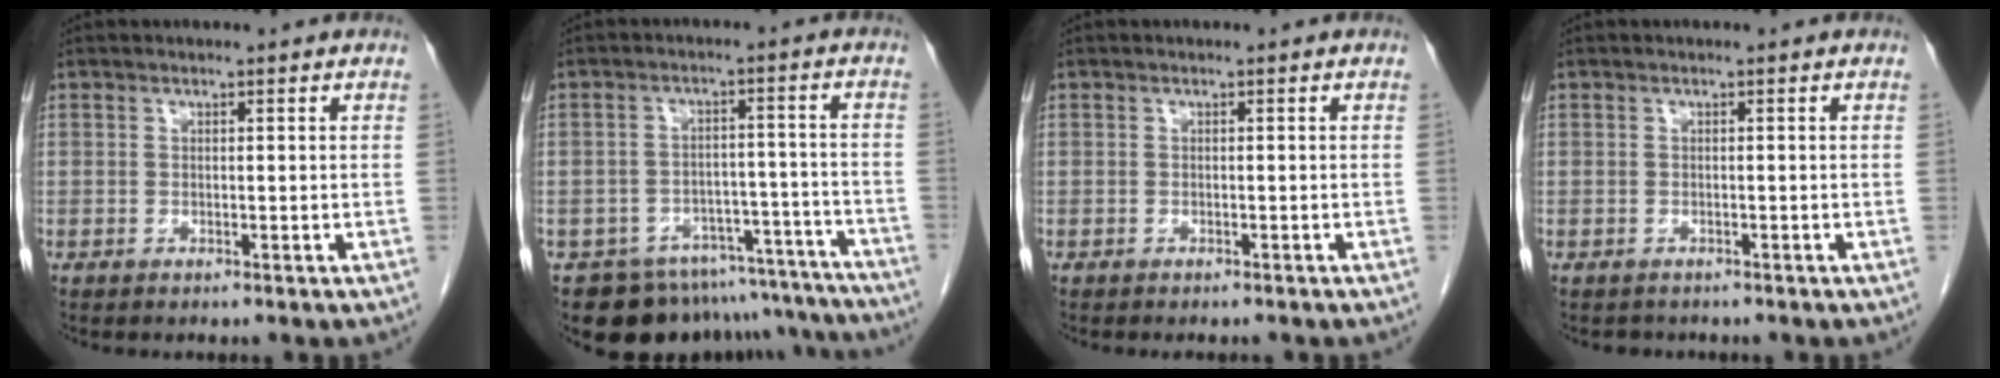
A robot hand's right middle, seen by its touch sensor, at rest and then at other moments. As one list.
[{"total": 17.4, "force": [-15.7, 6.8, 3.2], "torque": [-0.032, 0.034, -0.194]}, {"total": 1.6, "force": [-1.4, 0.3, 0.5], "torque": [-0.015, -0.005, -0.016]}, {"total": 1.2, "force": [-1.1, 0.5, 0.0], "torque": [-0.012, -0.003, -0.015]}]